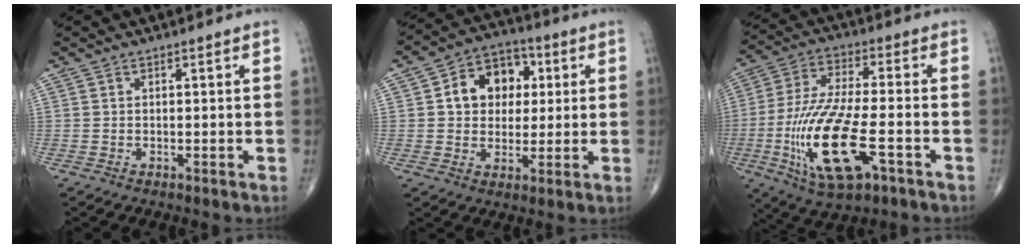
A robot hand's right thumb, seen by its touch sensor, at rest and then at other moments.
{"total": 11.5, "force": [2.4, 8.9, 6.9], "torque": [-0.061, 0.011, 0.031]}
{"total": 19.2, "force": [-6.0, 6.6, 16.9], "torque": [-0.360, 0.012, -0.099]}